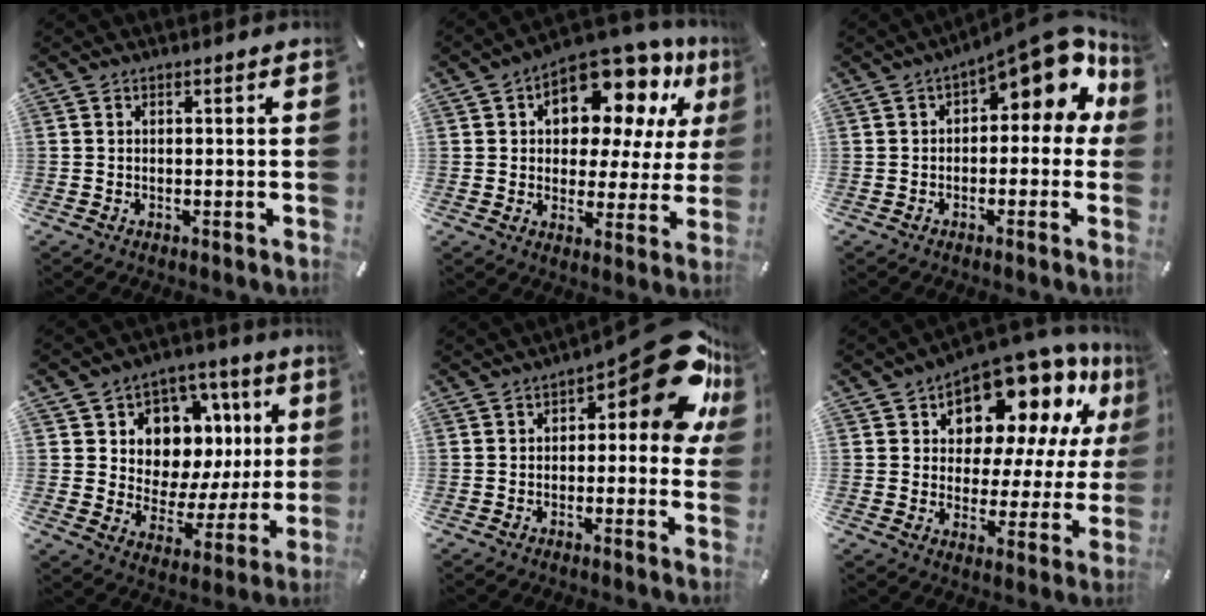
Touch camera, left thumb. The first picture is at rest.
{"total": 14.7, "force": [9.1, 8.1, 8.1], "torque": [-0.127, -0.068, 0.158]}
{"total": 11.2, "force": [5.2, 5.0, 8.5], "torque": [-0.113, -0.041, 0.088]}
{"total": 10.4, "force": [4.3, 8.7, 3.6], "torque": [-0.045, -0.055, 0.082]}
{"total": 17.2, "force": [7.1, 7.0, 14.0], "torque": [-0.167, -0.057, 0.115]}
{"total": 14.9, "force": [11.2, 7.6, 6.3], "torque": [-0.110, -0.094, 0.193]}